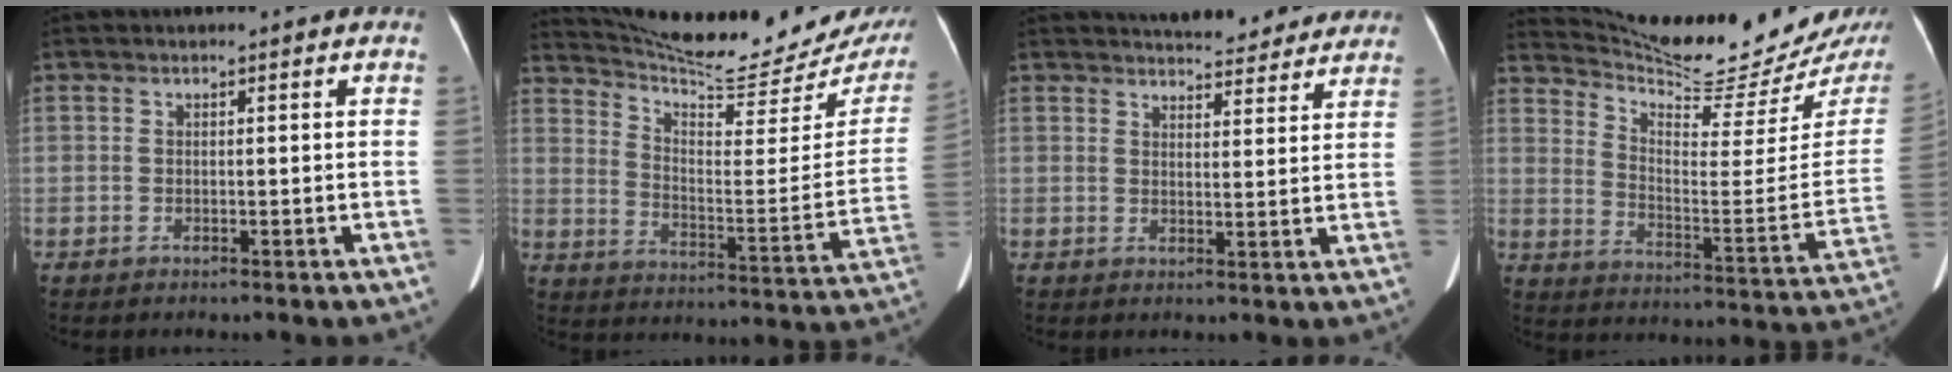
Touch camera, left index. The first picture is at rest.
{"total": 22.4, "force": [20.9, 2.2, 8.0], "torque": [-0.128, -0.085, 0.283]}
{"total": 11.8, "force": [11.1, 2.8, 2.9], "torque": [-0.020, 0.001, 0.126]}
{"total": 20.3, "force": [18.9, 0.5, 7.2], "torque": [-0.125, -0.085, 0.272]}